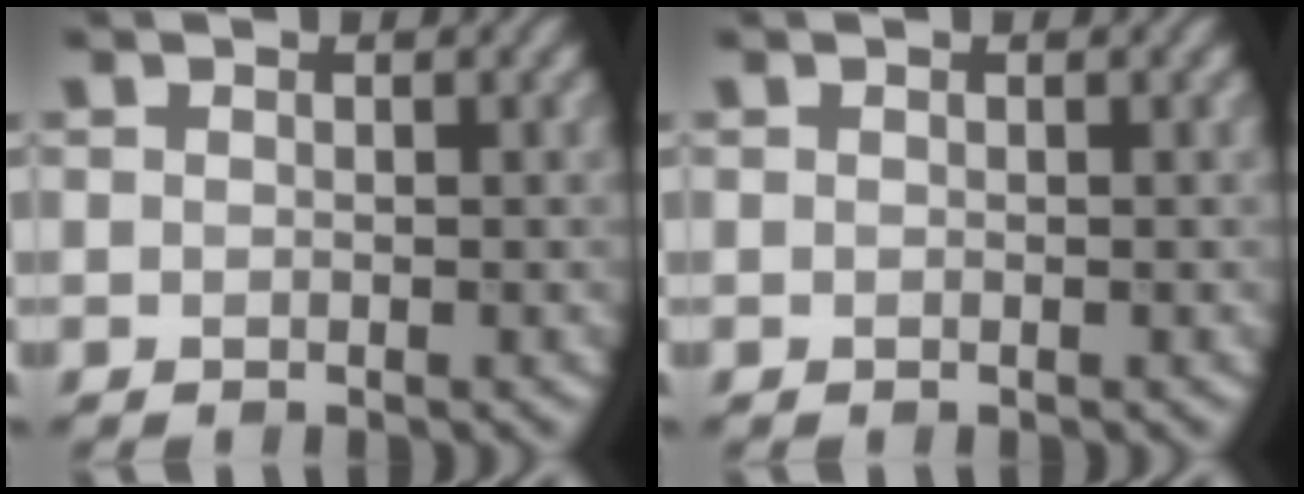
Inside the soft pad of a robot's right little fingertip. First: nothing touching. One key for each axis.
{"total": 0.0}